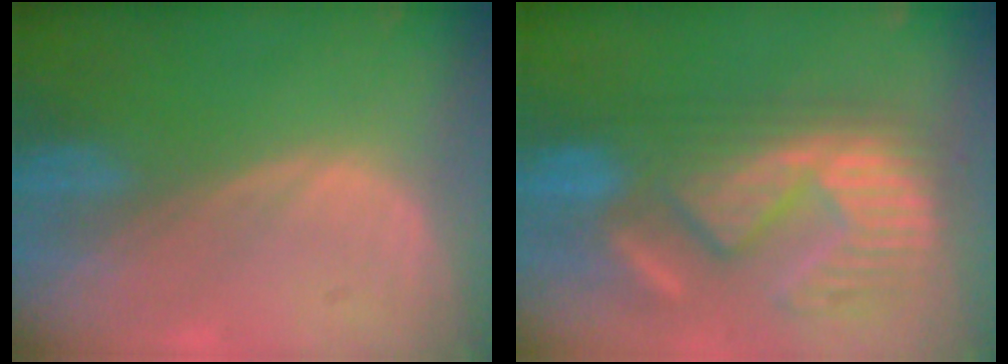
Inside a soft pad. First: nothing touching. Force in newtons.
{"total": 12.3, "press": 11.6, "slide": 4.0}